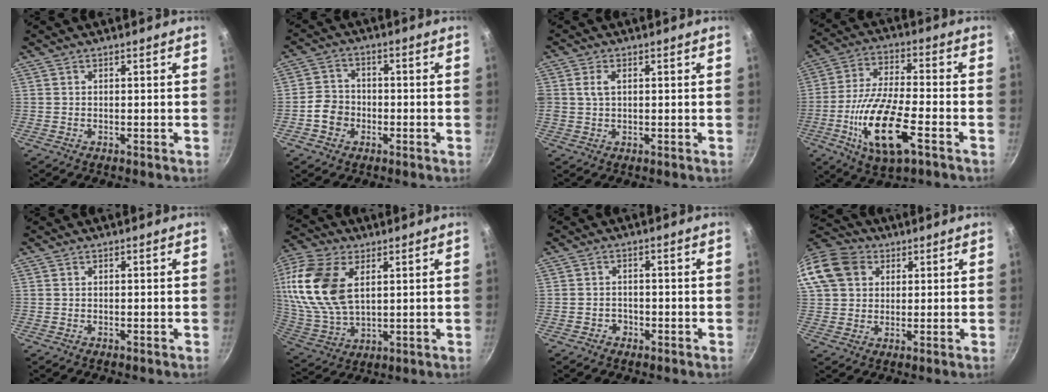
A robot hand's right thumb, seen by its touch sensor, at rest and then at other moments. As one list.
[{"total": 5.8, "force": [-2.0, 4.9, 2.2], "torque": [-0.019, 0.021, -0.045]}, {"total": 3.2, "force": [0.8, 1.8, 2.5], "torque": [-0.046, 0.005, 0.015]}, {"total": 16.5, "force": [-6.1, 5.7, 14.2], "torque": [-0.275, 0.016, -0.121]}, {"total": 0.0}, {"total": 20.3, "force": [5.9, 12.2, 15.1], "torque": [-0.312, -0.017, 0.117]}, {"total": 2.1, "force": [-1.2, 1.7, 0.4], "torque": [0.007, 0.013, -0.017]}, {"total": 15.1, "force": [5.0, 12.1, 7.6], "torque": [-0.153, 0.024, 0.080]}]